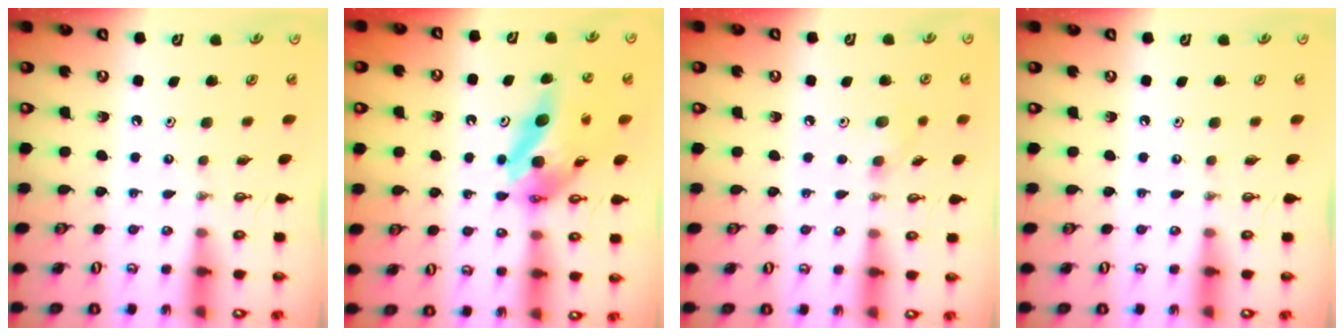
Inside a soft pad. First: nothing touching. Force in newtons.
{"total": 13.7, "press": 13.6, "slide": 1.6}
{"total": 7.2, "press": 7.1, "slide": 1.0}
{"total": 0.0}